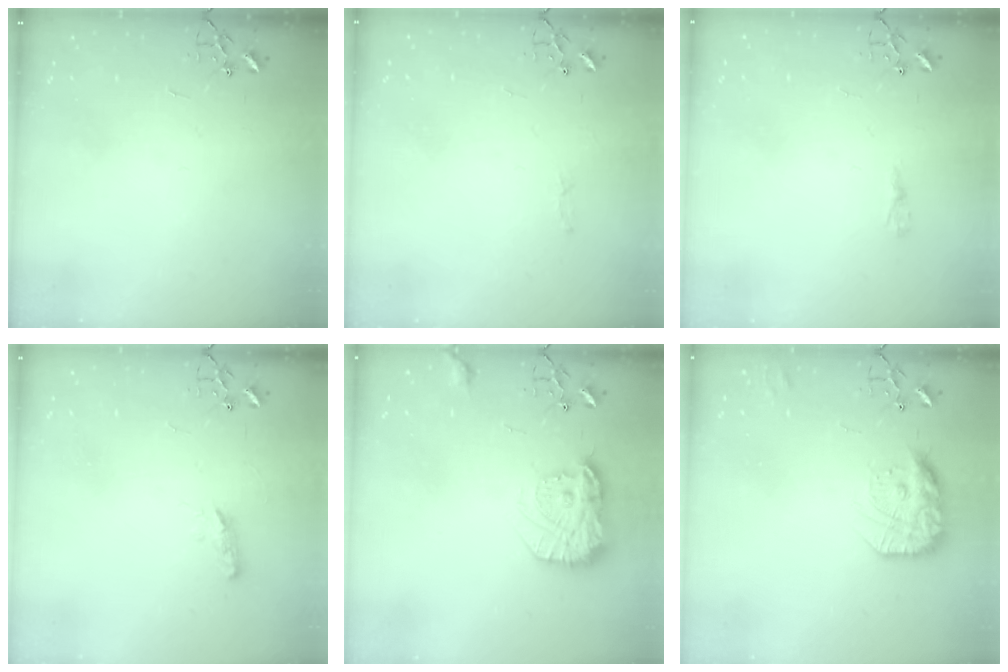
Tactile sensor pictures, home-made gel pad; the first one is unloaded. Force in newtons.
{"total": 2.8, "press": 2.8, "slide": 0.4}
{"total": 3.6, "press": 3.6, "slide": 0.4}
{"total": 6.5, "press": 6.4, "slide": 0.7}
{"total": 16.5, "press": 16.5, "slide": 1.1}
{"total": 16.5, "press": 16.4, "slide": 1.3}